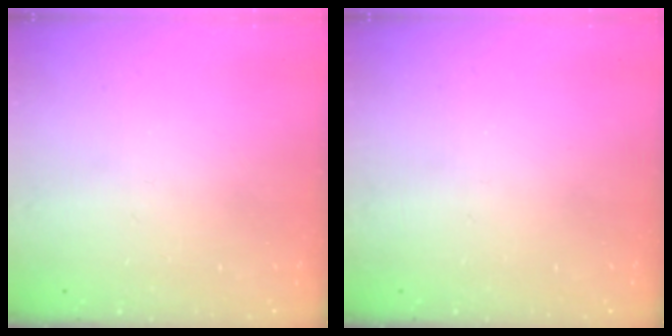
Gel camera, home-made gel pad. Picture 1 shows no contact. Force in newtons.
{"total": 0.0}